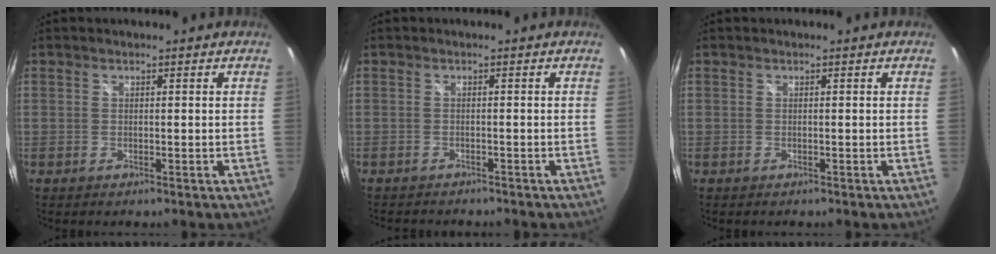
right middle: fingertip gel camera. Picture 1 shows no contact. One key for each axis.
{"total": 3.5, "fx": -3.2, "fy": 0.9, "fz": 0.9, "tx": -0.022, "ty": -0.013, "tz": -0.047}
{"total": 0.0}